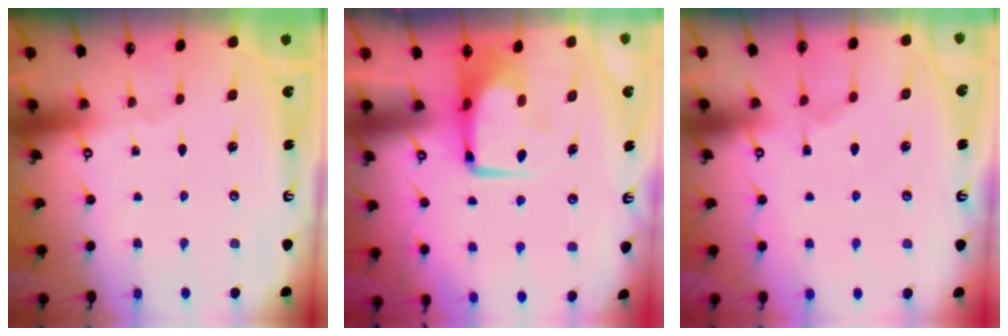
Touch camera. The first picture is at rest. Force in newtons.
{"total": 0.6, "press": 0.2, "slide": 0.5}
{"total": 2.4, "press": 2.2, "slide": 1.1}